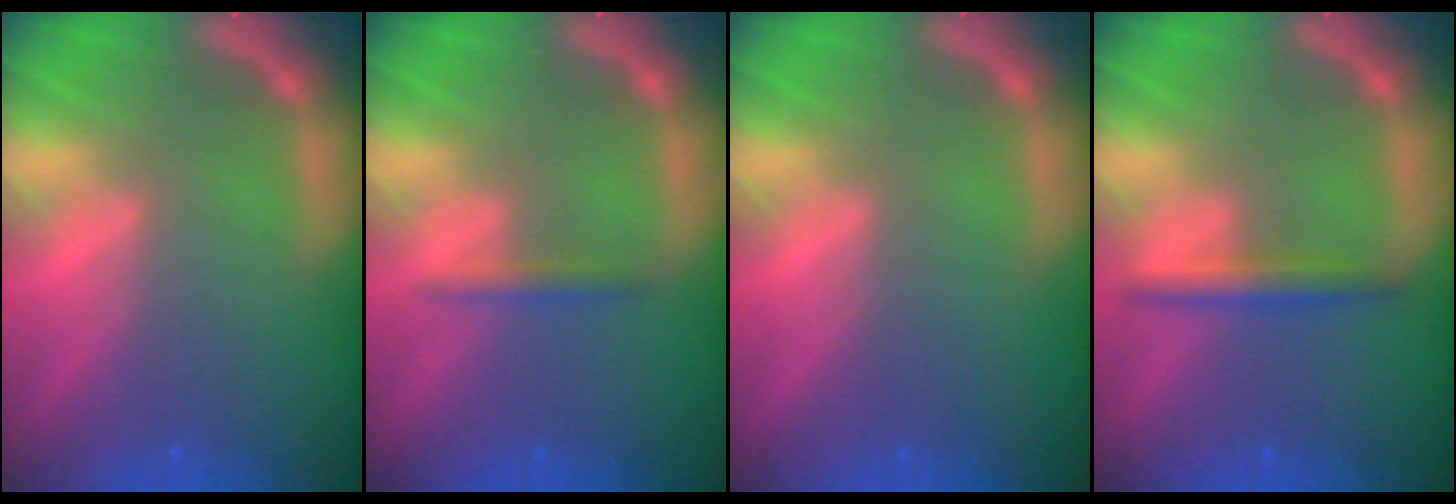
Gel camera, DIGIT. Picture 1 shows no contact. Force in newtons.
{"total": 1.4}
{"total": 0.0}
{"total": 2.4}